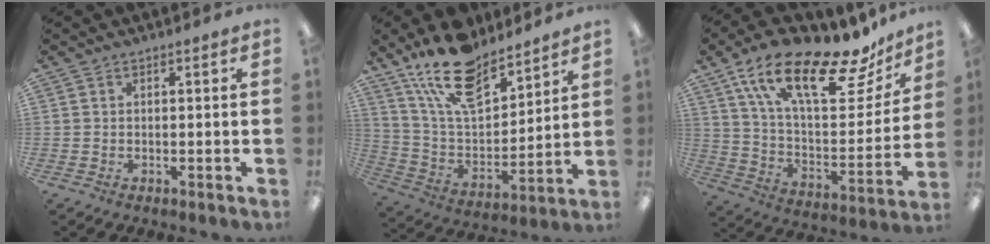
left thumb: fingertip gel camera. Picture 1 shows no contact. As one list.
[{"total": 18.3, "force": [14.1, 7.7, 8.8], "torque": [-0.170, -0.080, 0.252]}, {"total": 23.3, "force": [16.1, 8.2, 14.7], "torque": [-0.237, -0.094, 0.268]}]